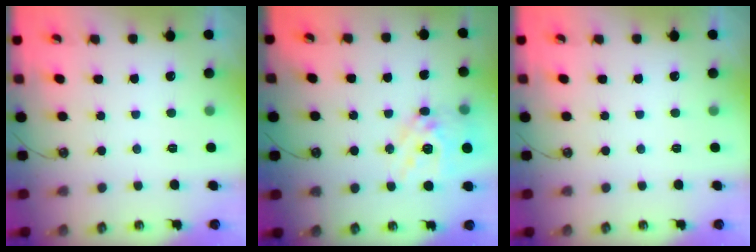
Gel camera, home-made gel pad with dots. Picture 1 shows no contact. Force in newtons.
{"total": 15.0, "press": 15.0, "slide": 1.4}
{"total": 0.0}